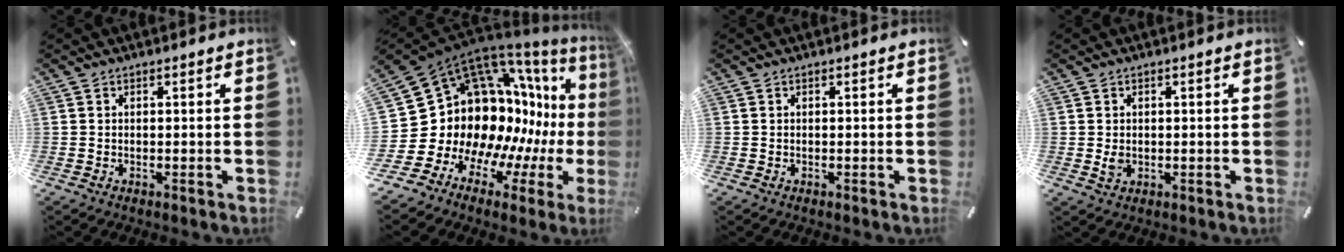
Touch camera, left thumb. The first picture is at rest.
{"total": 20.1, "force": [3.0, 16.1, 11.6], "torque": [-0.175, -0.115, 0.108]}
{"total": 0.0}
{"total": 2.2, "force": [0.0, 1.7, 1.3], "torque": [-0.017, 0.000, -0.002]}